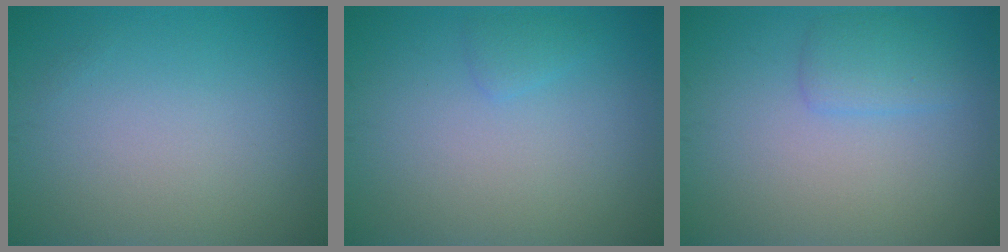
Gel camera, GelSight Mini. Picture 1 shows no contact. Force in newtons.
{"total": 0.9, "press": 0.9, "slide": 0.0}
{"total": 1.9, "press": 1.9, "slide": 0.1}